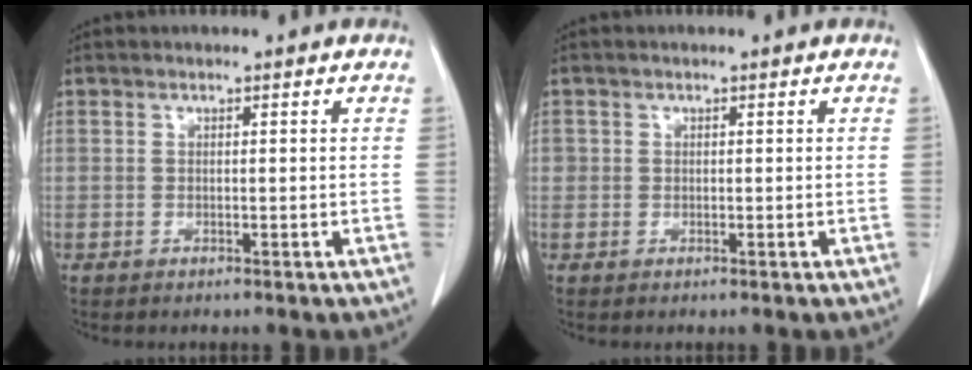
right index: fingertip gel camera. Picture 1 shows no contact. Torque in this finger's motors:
{"motor_torque": [-0.08, 0.05, 0.00, 0.01]}